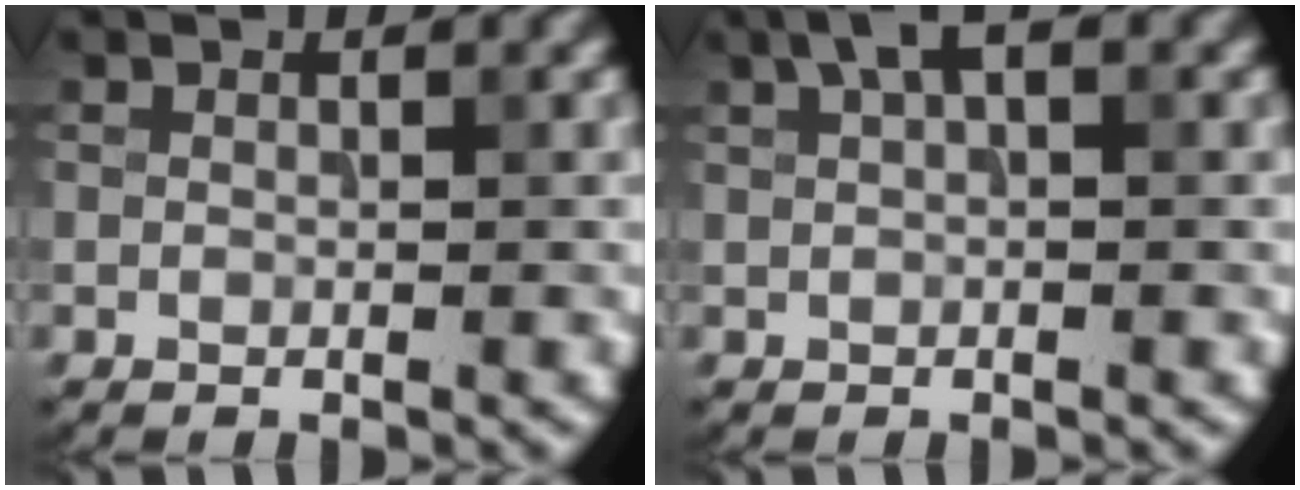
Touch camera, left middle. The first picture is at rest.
{"total": 2.4, "force": [1.2, 0.8, 1.9], "torque": [-0.034, 0.007, 0.021]}